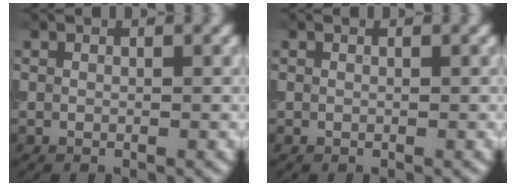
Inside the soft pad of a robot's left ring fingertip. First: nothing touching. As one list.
[{"total": 0.0}]